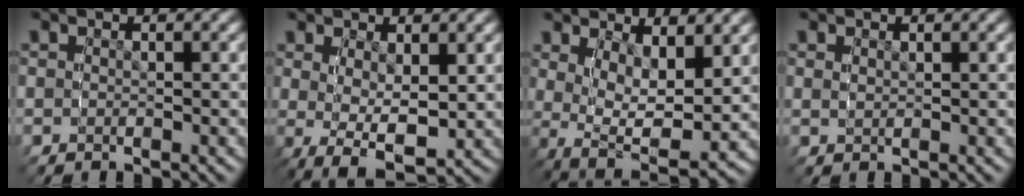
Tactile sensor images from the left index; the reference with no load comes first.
{"total": 5.5, "force": [-1.5, 2.9, 4.4], "torque": [-0.090, -0.033, -0.006]}
{"total": 7.5, "force": [-1.2, 5.1, 5.4], "torque": [-0.115, -0.058, 0.001]}
{"total": 0.9, "force": [0.8, -0.4, -0.1], "torque": [0.002, -0.004, 0.021]}